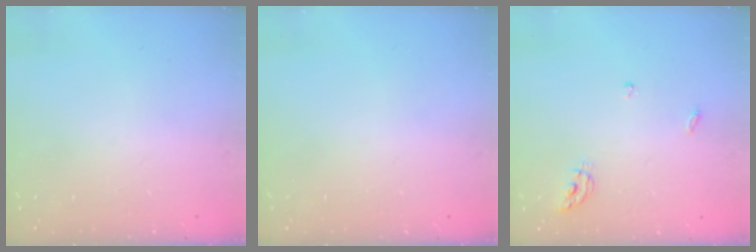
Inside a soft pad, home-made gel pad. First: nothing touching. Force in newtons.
{"total": 0.0}
{"total": 5.2, "press": 5.2, "slide": 0.4}